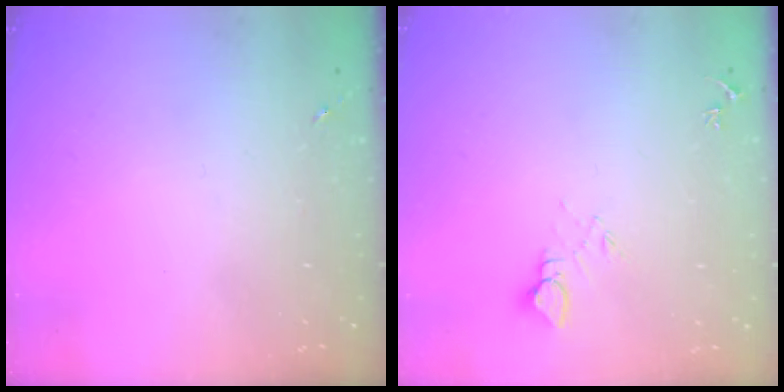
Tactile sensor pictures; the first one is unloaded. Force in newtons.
{"total": 6.0, "press": 6.0, "slide": 0.5}